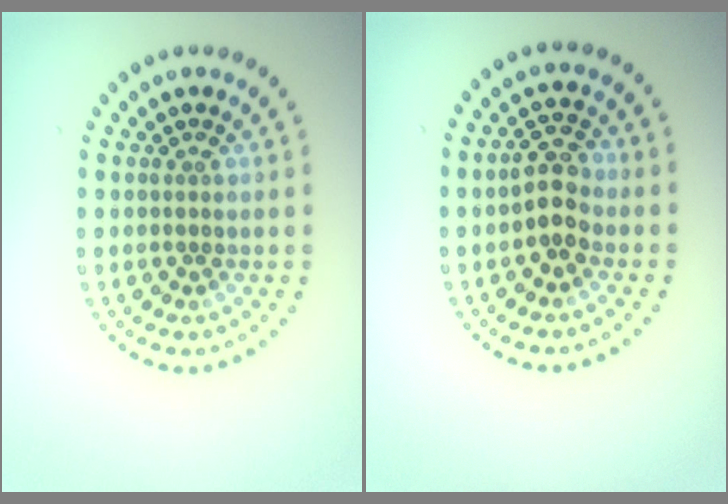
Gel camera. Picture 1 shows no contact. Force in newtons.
{"total": 2.9, "press": 2.8, "slide": 0.9}